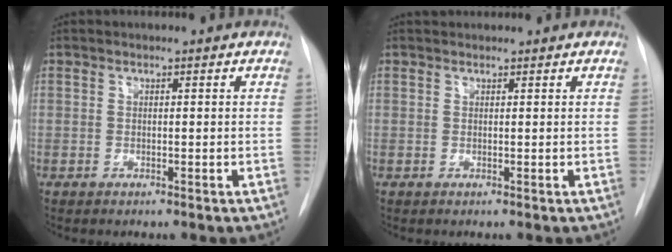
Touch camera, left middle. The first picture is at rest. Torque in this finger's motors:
{"motor_torque": [0.25, -0.23, -0.05, 0.00]}